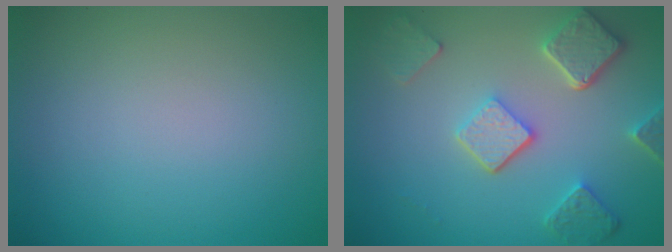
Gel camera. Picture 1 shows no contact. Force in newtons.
{"total": 5.1, "press": 4.0, "slide": 3.2}